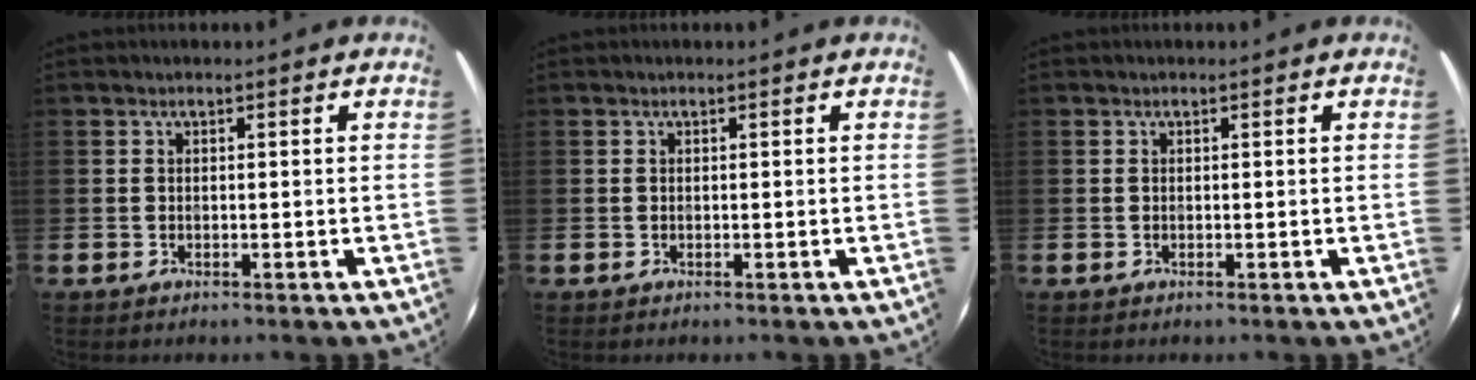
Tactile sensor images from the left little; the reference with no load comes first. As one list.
[{"total": 0.0}, {"total": 0.0}]